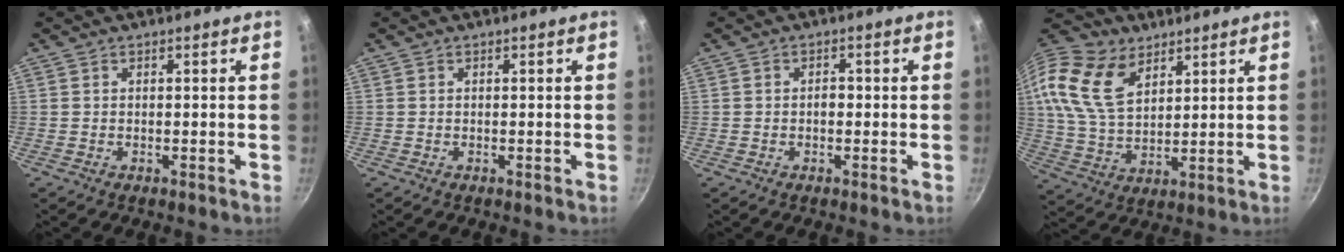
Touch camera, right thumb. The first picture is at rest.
{"total": 0.0}
{"total": 1.5, "force": [-0.3, 1.0, 1.1], "torque": [-0.012, 0.009, -0.006]}
{"total": 18.5, "force": [8.9, 11.7, 11.1], "torque": [-0.216, -0.022, 0.168]}